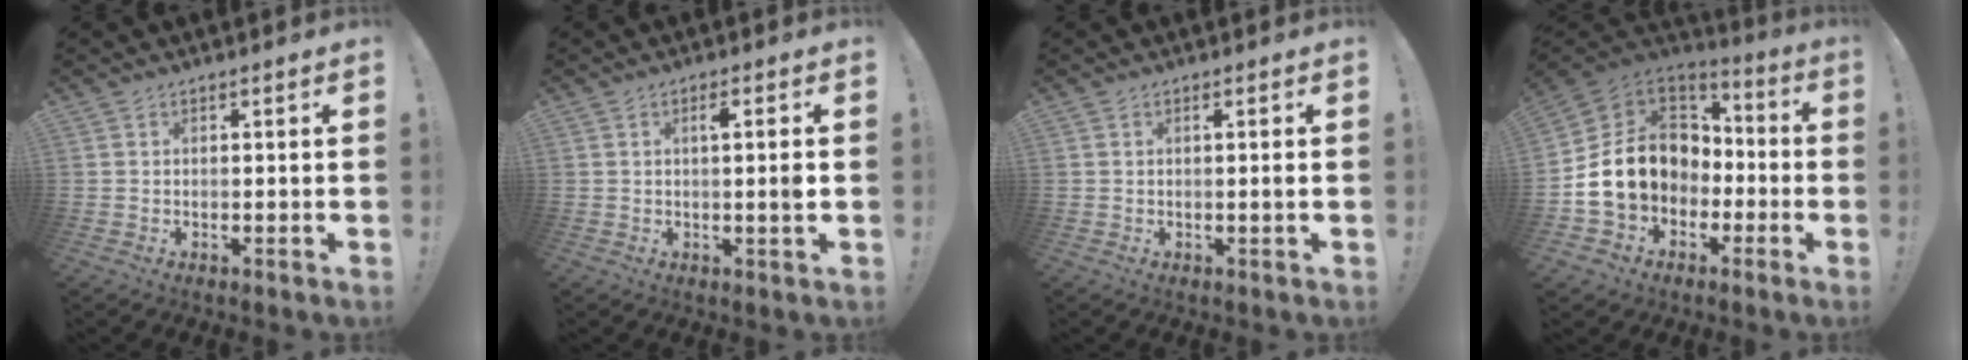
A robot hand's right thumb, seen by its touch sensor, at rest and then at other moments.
{"total": 3.3, "force": [0.0, -0.2, 3.3], "torque": [-0.046, -0.005, -0.009]}
{"total": 1.2, "force": [0.1, -0.5, 1.1], "torque": [-0.022, -0.001, -0.001]}
{"total": 17.6, "force": [-0.8, 14.7, 9.7], "torque": [-0.161, 0.019, 0.014]}